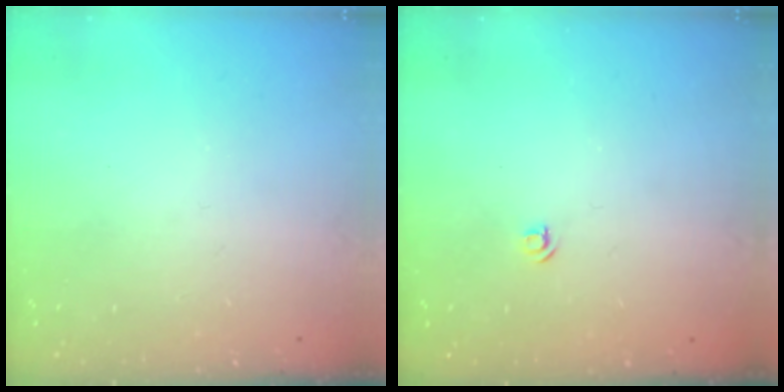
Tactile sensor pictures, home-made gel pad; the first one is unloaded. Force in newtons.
{"total": 3.5, "press": 3.4, "slide": 0.5}